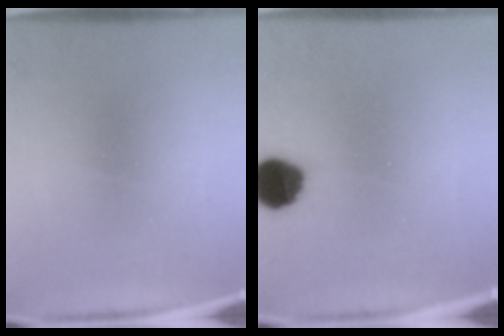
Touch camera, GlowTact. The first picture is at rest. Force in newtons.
{"total": 9.5}